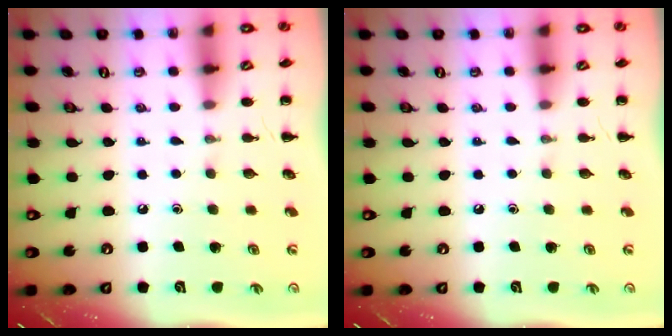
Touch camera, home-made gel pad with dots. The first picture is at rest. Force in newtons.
{"total": 0.0}